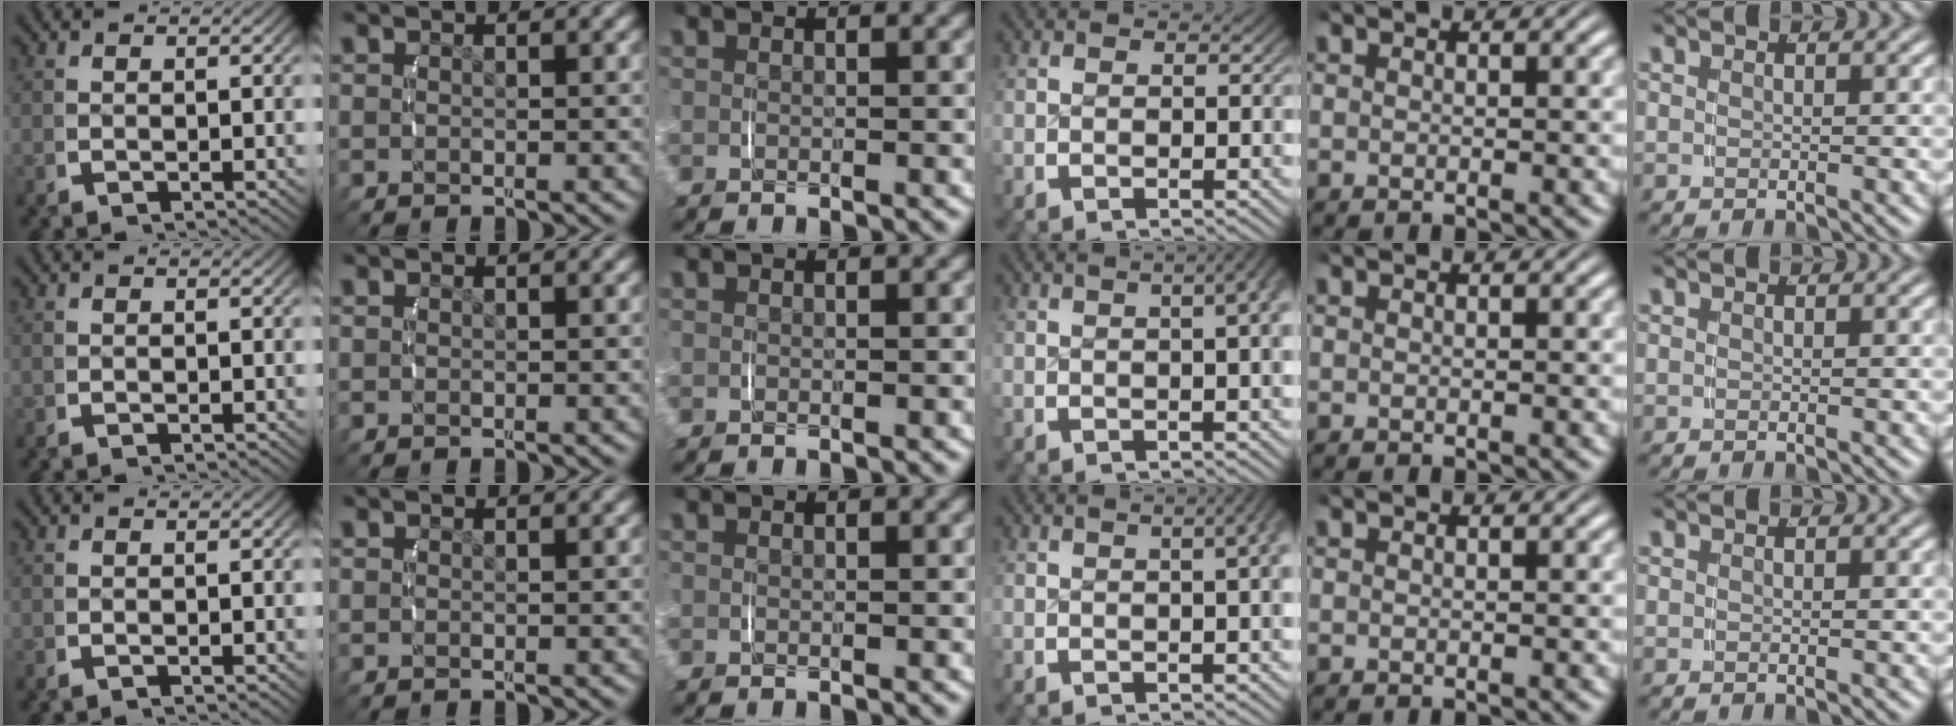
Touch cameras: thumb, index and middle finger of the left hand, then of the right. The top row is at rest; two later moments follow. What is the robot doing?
{"motion": "lift_and_place", "object": "measuring cup"}